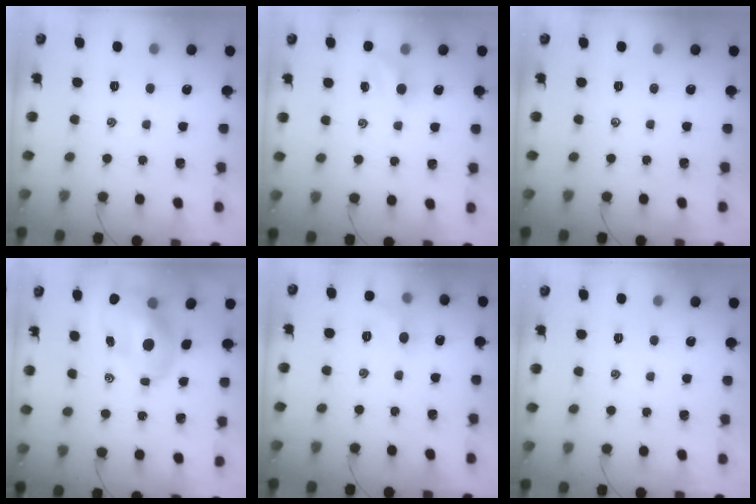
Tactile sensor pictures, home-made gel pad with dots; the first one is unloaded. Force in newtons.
{"total": 3.5, "press": 3.4, "slide": 0.9}
{"total": 0.0}
{"total": 10.1, "press": 9.5, "slide": 3.2}
{"total": 6.8, "press": 6.6, "slide": 1.5}
{"total": 0.0}